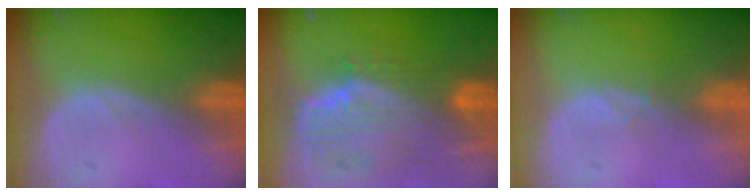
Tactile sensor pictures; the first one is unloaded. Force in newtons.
{"total": 9.9, "press": 8.8, "slide": 4.5}
{"total": 0.5, "press": 0.5, "slide": 0.2}